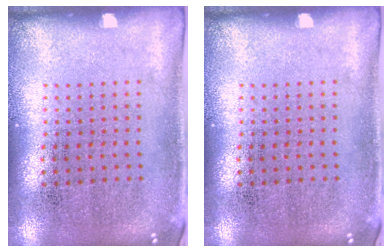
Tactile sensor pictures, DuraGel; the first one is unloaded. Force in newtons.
{"total": 0.0}